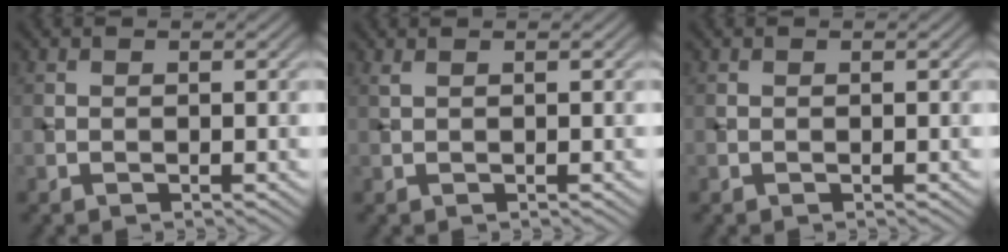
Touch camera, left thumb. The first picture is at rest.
{"total": 0.6, "force": [0.4, 0.0, 0.5], "torque": [-0.015, 0.005, 0.006]}
{"total": 0.0}